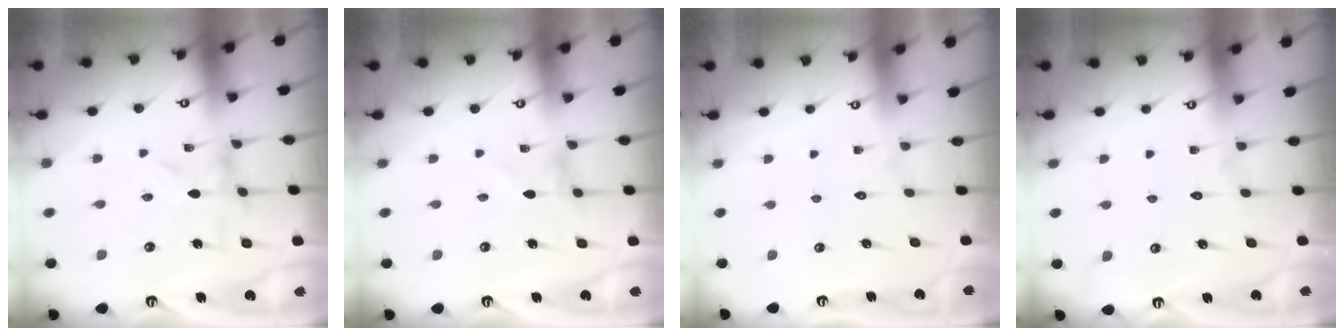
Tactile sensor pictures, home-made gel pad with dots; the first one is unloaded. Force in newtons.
{"total": 0.0}
{"total": 1.6, "press": 1.6, "slide": 0.1}
{"total": 1.6, "press": 1.6, "slide": 0.2}